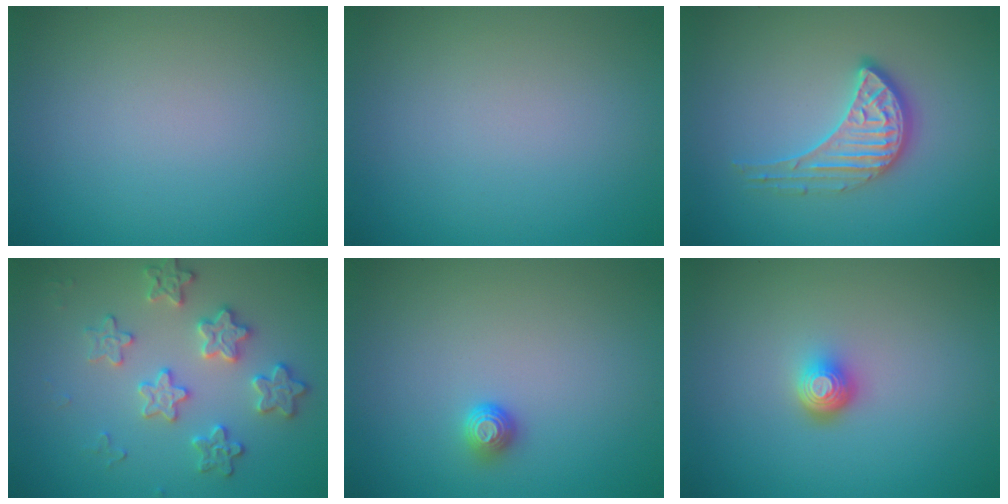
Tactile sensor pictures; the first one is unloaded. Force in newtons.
{"total": 0.0}
{"total": 3.2, "press": 2.9, "slide": 1.2}
{"total": 3.6, "press": 3.5, "slide": 0.5}
{"total": 1.1, "press": 1.0, "slide": 0.5}
{"total": 2.3, "press": 1.5, "slide": 1.7}